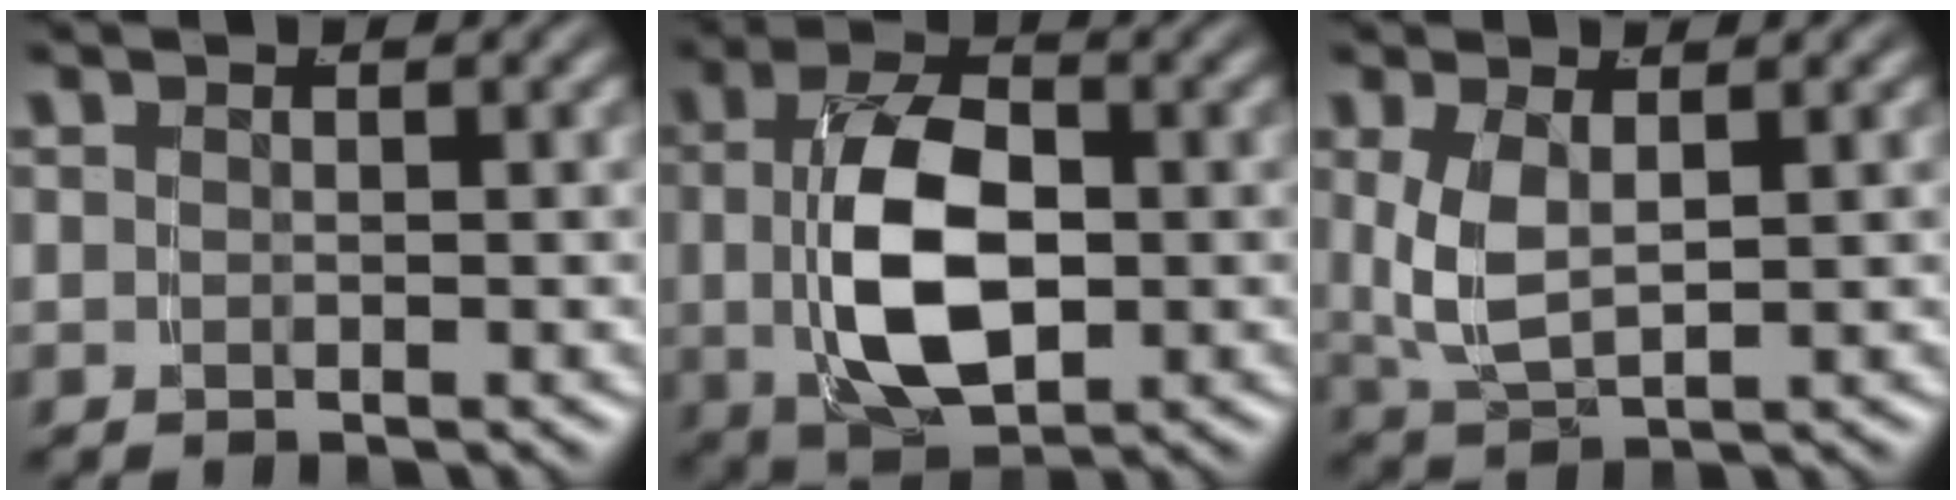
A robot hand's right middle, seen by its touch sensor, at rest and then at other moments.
{"total": 8.7, "force": [-0.2, 4.7, 7.3], "torque": [-0.145, -0.008, 0.004]}
{"total": 4.2, "force": [0.6, 2.4, 3.4], "torque": [-0.092, -0.009, 0.026]}